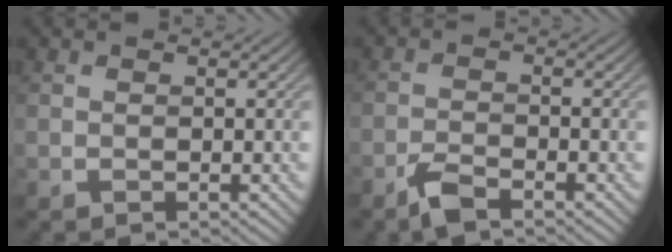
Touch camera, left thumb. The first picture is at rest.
{"total": 3.2, "force": [-2.5, 0.8, 1.9], "torque": [-0.043, -0.001, -0.056]}